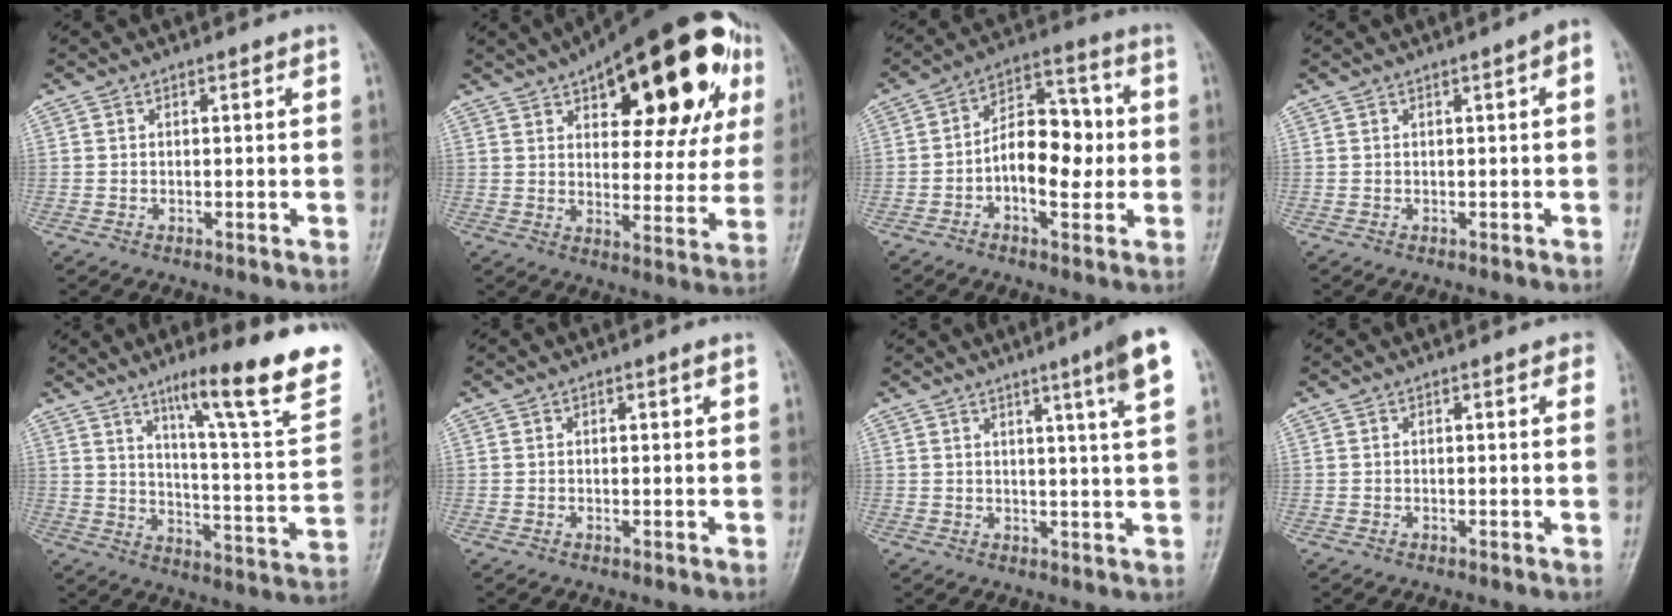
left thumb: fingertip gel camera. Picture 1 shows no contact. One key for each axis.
{"total": 27.8, "fx": 13.0, "fy": 11.9, "fz": 21.6, "tx": -0.264, "ty": 0.002, "tz": 0.181}
{"total": 12.0, "fx": -1.3, "fy": 6.9, "fz": 9.7, "tx": -0.128, "ty": 0.035, "tz": -0.030}
{"total": 2.2, "fx": 0.4, "fy": 0.4, "fz": 2.1, "tx": -0.025, "ty": 0.007, "tz": 0.001}
{"total": 23.5, "fx": 14.7, "fy": 3.5, "fz": 18.0, "tx": -0.229, "ty": -0.065, "tz": 0.219}
{"total": 1.0, "fx": 0.3, "fy": 0.4, "fz": 0.9, "tx": -0.009, "ty": 0.002, "tz": 0.005}
{"total": 8.3, "fx": 4.4, "fy": -0.5, "fz": 7.0, "tx": -0.100, "ty": -0.021, "tz": 0.058}
{"total": 2.2, "fx": 1.3, "fy": 0.7, "fz": 1.6, "tx": -0.009, "ty": 0.004, "tz": 0.011}